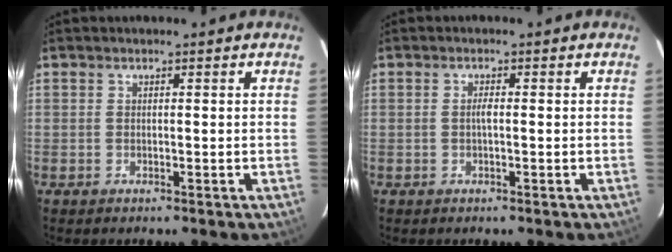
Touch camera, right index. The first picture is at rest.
{"total": 1.1, "force": [-0.2, 0.2, 1.1], "torque": [-0.021, 0.003, -0.004]}